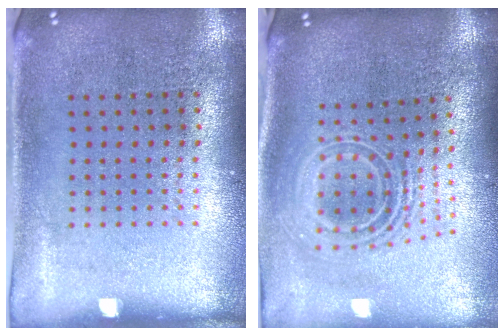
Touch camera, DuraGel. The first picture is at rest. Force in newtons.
{"total": 2.5, "press": 1.7, "slide": 1.8}